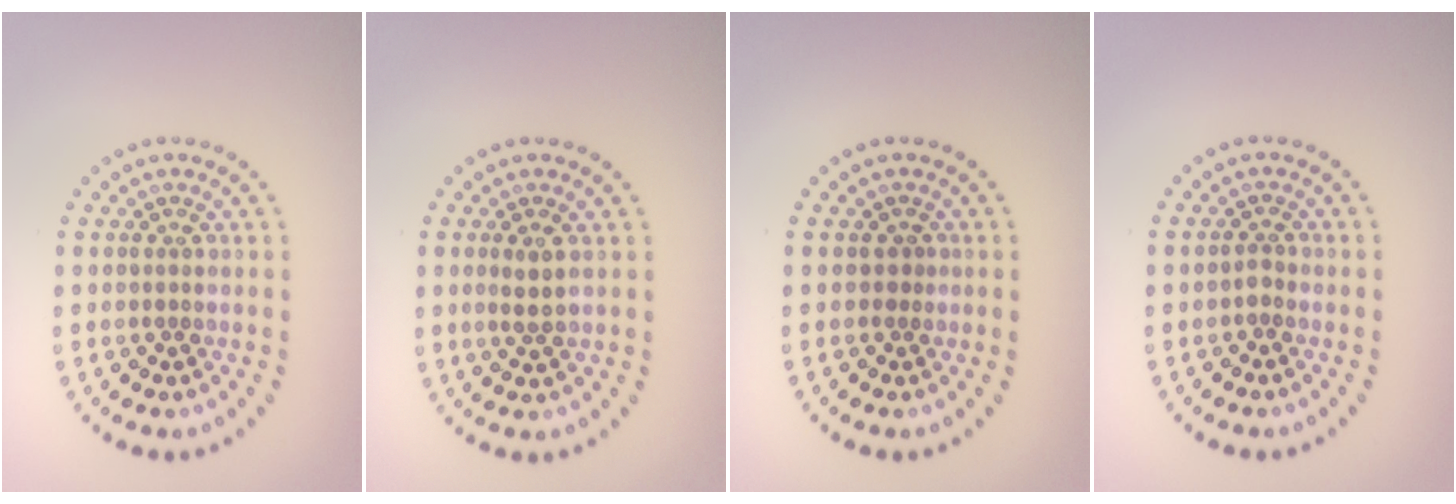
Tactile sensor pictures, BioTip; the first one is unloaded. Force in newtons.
{"total": 1.5, "press": 1.3, "slide": 0.8}
{"total": 0.6, "press": 0.3, "slide": 0.5}
{"total": 0.8, "press": 0.5, "slide": 0.6}